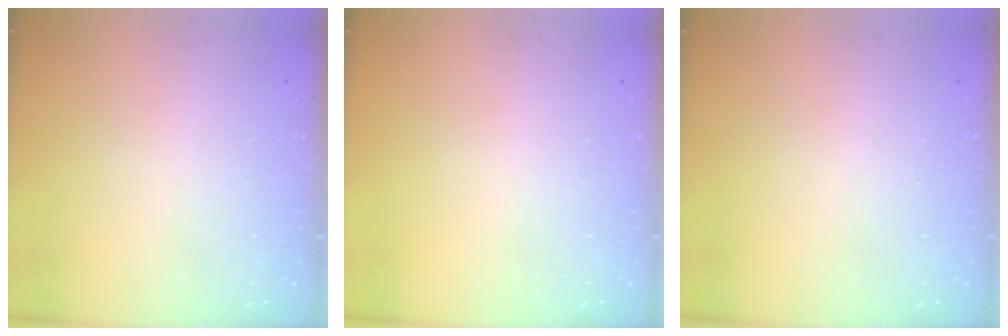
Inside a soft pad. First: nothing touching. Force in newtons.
{"total": 0.0}
{"total": 0.0}